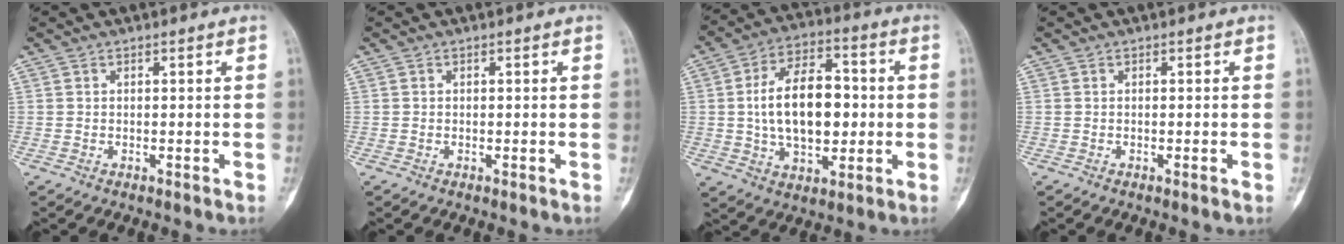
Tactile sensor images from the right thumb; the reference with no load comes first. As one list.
[{"total": 0.0}, {"total": 16.5, "force": [0.3, 9.7, 13.3], "torque": [-0.201, 0.019, 0.005]}, {"total": 0.7, "force": [-0.2, 0.0, 0.7], "torque": [-0.014, -0.002, -0.001]}]